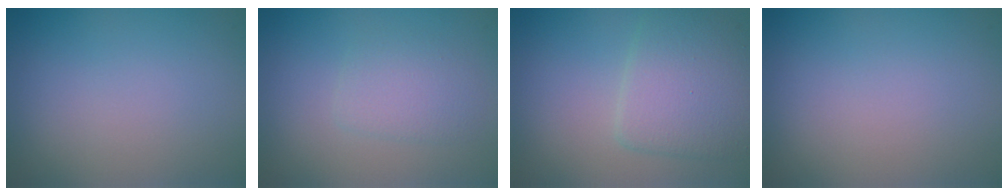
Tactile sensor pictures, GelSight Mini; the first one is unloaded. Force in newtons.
{"total": 2.1, "press": 2.1, "slide": 0.1}
{"total": 4.8, "press": 4.8, "slide": 0.1}
{"total": 0.0}